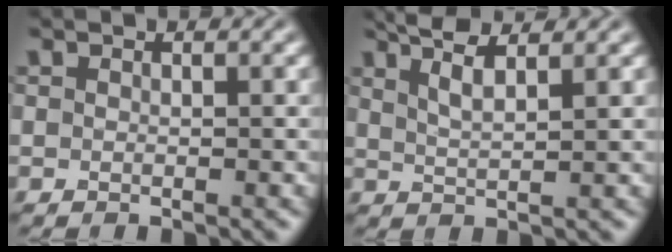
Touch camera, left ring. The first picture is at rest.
{"total": 4.2, "force": [2.9, 1.0, 2.9], "torque": [-0.038, 0.016, 0.035]}